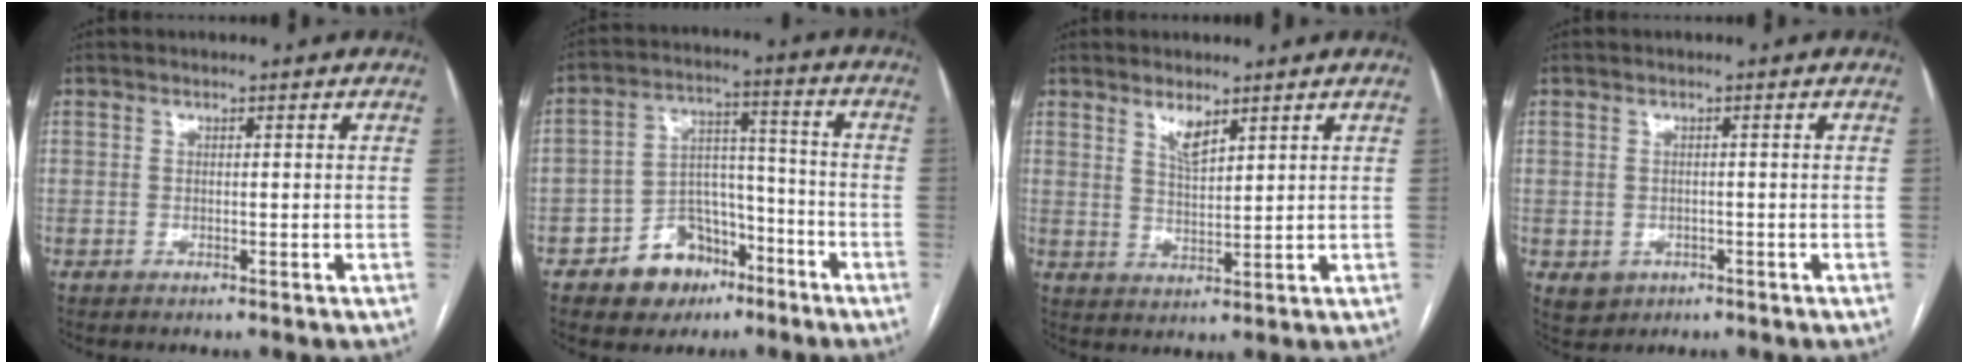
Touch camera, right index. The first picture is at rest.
{"total": 12.0, "force": [-7.2, 8.1, 5.1], "torque": [-0.075, 0.042, -0.109]}
{"total": 3.6, "force": [2.5, 0.9, 2.4], "torque": [-0.048, -0.006, 0.052]}
{"total": 3.0, "force": [-1.0, 2.7, 0.8], "torque": [-0.011, 0.000, -0.005]}